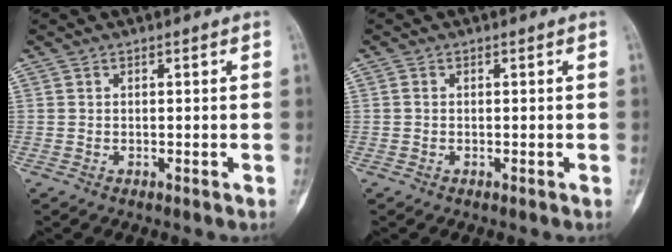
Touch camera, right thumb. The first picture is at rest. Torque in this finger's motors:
{"motor_torque": [-0.64, -0.32, 0.05, -0.17, -0.09]}